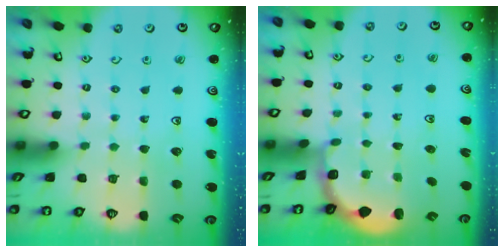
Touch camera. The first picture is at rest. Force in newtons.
{"total": 1.9, "press": 1.8, "slide": 0.7}